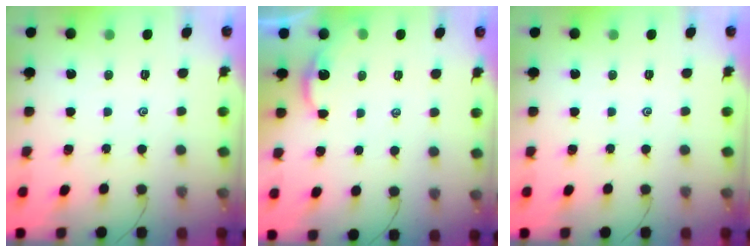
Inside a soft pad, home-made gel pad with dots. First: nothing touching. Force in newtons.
{"total": 1.3, "press": 1.3, "slide": 0.2}
{"total": 0.0}